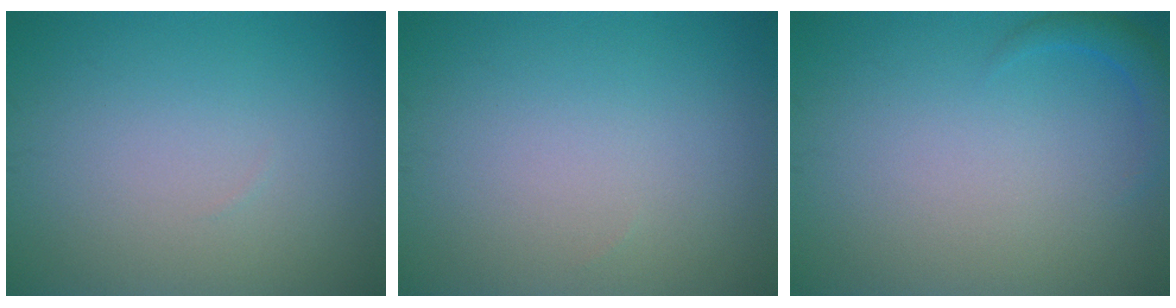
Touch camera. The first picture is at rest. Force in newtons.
{"total": 0.0}
{"total": 1.7, "press": 1.6, "slide": 0.2}